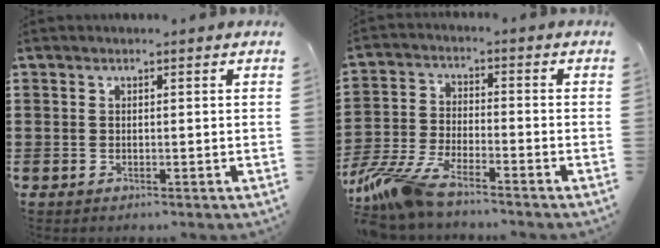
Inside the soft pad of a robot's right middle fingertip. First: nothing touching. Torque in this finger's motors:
{"motor_torque": [1.72, -0.42, 0.32, 0.21]}